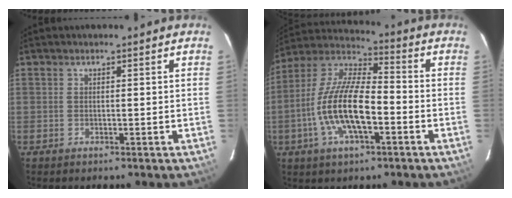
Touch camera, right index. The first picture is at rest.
{"total": 15.7, "force": [-4.6, 5.6, 13.9], "torque": [-0.280, -0.003, -0.090]}